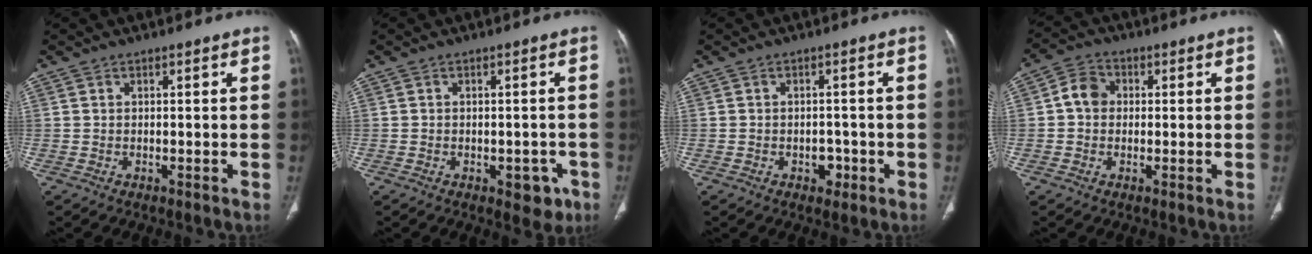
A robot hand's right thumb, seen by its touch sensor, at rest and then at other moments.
{"total": 4.6, "force": [-2.1, 2.7, 3.0], "torque": [-0.013, 0.007, -0.021]}
{"total": 2.7, "force": [-1.1, 2.0, 1.4], "torque": [-0.005, 0.006, -0.012]}
{"total": 5.0, "force": [0.2, 4.3, 2.6], "torque": [-0.035, 0.013, -0.005]}